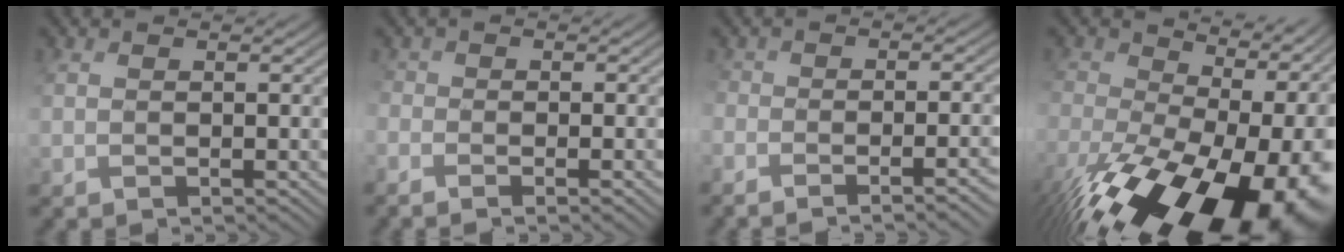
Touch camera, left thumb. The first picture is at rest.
{"total": 4.0, "force": [-2.5, 1.6, 2.6], "torque": [-0.052, -0.014, -0.032]}
{"total": 7.1, "force": [-4.2, 2.5, 5.1], "torque": [-0.059, 0.000, -0.047]}
{"total": 20.7, "force": [-7.5, 12.3, 14.9], "torque": [-0.255, -0.055, -0.104]}